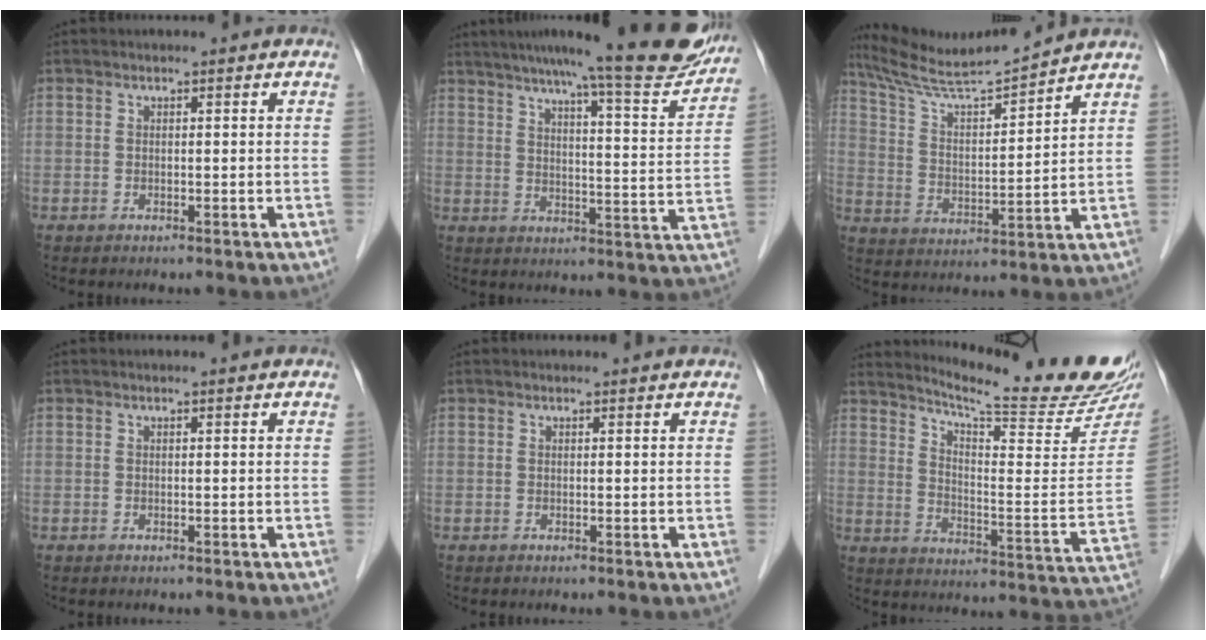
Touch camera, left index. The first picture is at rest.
{"total": 20.1, "force": [17.6, 1.1, 9.6], "torque": [-0.133, -0.034, 0.225]}
{"total": 11.9, "force": [11.2, -1.3, 3.9], "torque": [-0.078, 0.004, 0.200]}
{"total": 0.6, "force": [0.5, 0.0, 0.2], "torque": [-0.011, 0.004, 0.007]}
{"total": 0.9, "force": [0.9, 0.0, 0.0], "torque": [-0.010, -0.002, 0.007]}
{"total": 21.4, "force": [19.9, 0.0, 7.9], "torque": [-0.127, -0.106, 0.256]}